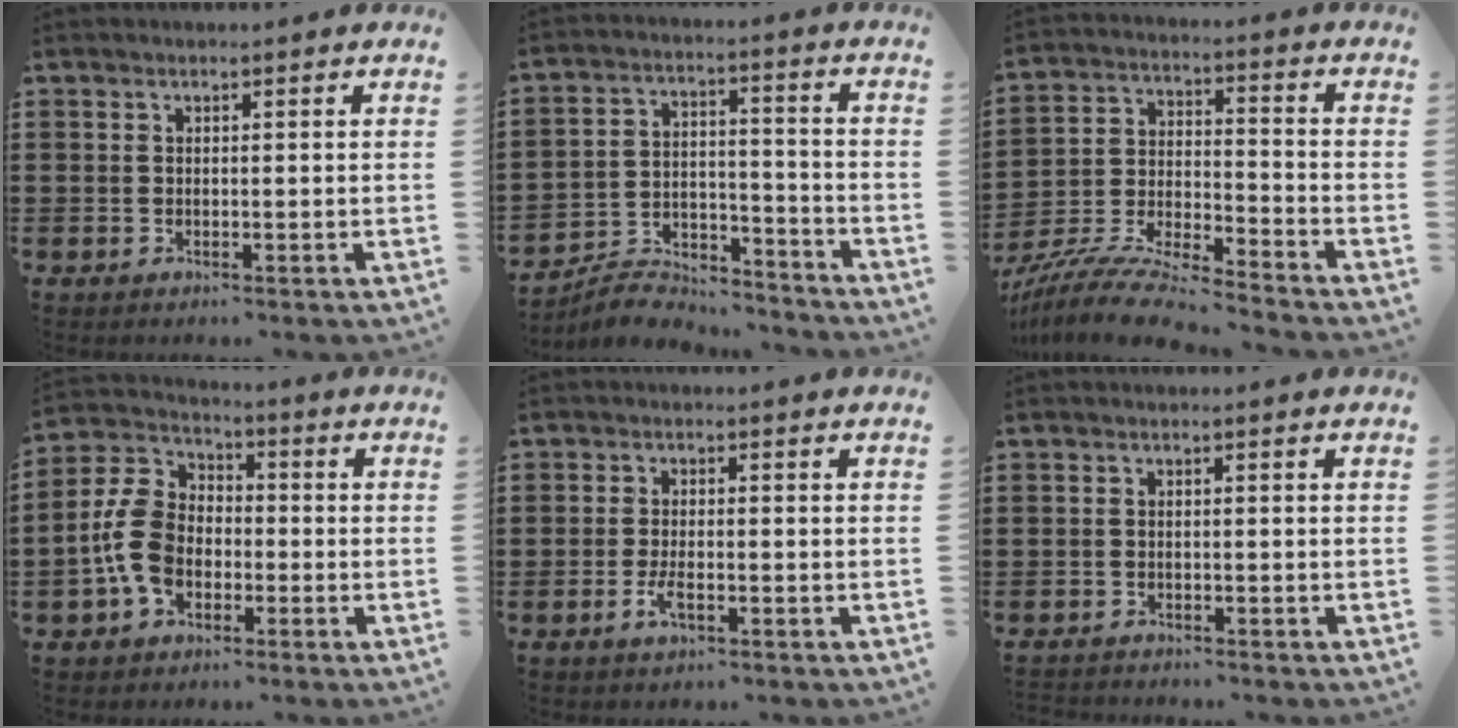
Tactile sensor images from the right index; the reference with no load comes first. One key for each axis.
{"total": 6.0, "fx": -5.7, "fy": 1.5, "fz": 0.8, "tx": -0.027, "ty": 0.012, "tz": -0.117}
{"total": 10.0, "fx": -9.4, "fy": 0.3, "fz": 3.4, "tx": -0.076, "ty": 0.003, "tz": -0.189}
{"total": 9.9, "fx": -2.4, "fy": 7.1, "fz": 6.4, "tx": -0.172, "ty": 0.011, "tz": -0.052}
{"total": 2.7, "fx": -1.2, "fy": 0.8, "fz": 2.2, "tx": -0.045, "ty": -0.002, "tz": -0.024}
{"total": 1.0, "fx": -1.0, "fy": 0.1, "fz": -0.1, "tx": -0.002, "ty": 0.002, "tz": -0.021}